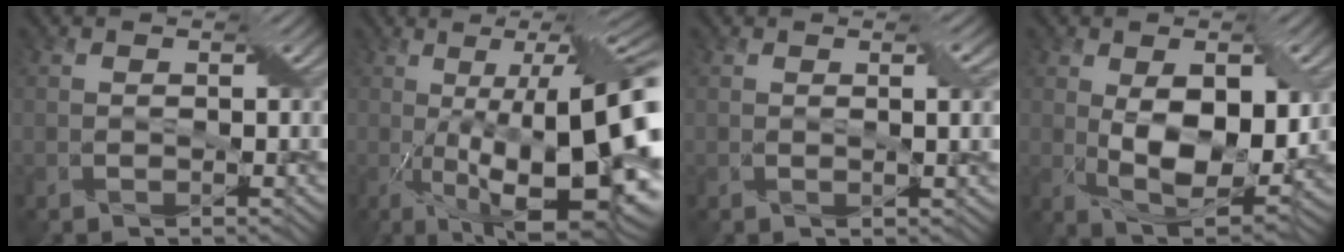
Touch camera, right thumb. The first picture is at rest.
{"total": 19.7, "force": [-2.4, 5.7, 18.7], "torque": [-0.249, 0.003, -0.044]}
{"total": 1.8, "force": [0.4, 0.0, 1.7], "torque": [-0.026, 0.002, 0.004]}
{"total": 10.5, "force": [0.4, 5.3, 9.0], "torque": [-0.164, -0.013, 0.015]}